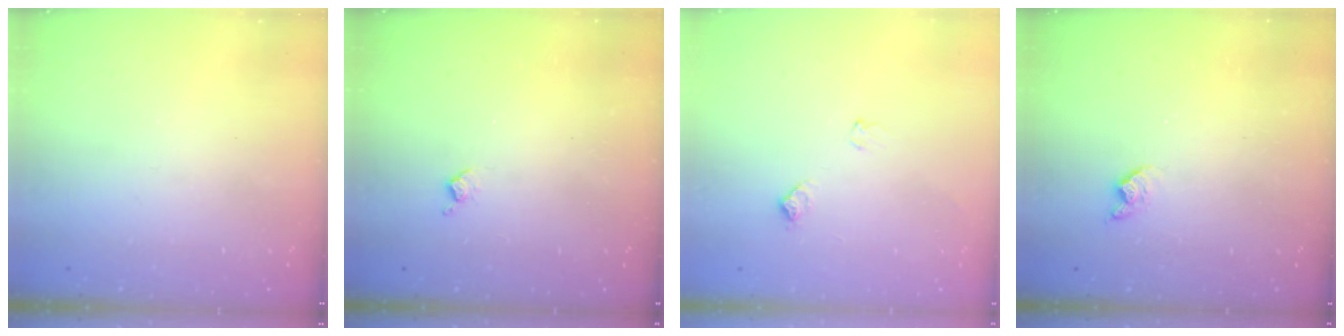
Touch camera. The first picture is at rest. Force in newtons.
{"total": 4.1, "press": 4.0, "slide": 0.7}
{"total": 6.5, "press": 6.4, "slide": 0.7}
{"total": 4.9, "press": 4.9, "slide": 0.6}